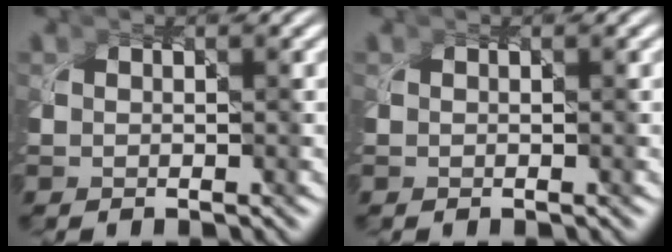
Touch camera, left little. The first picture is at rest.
{"total": 0.0}